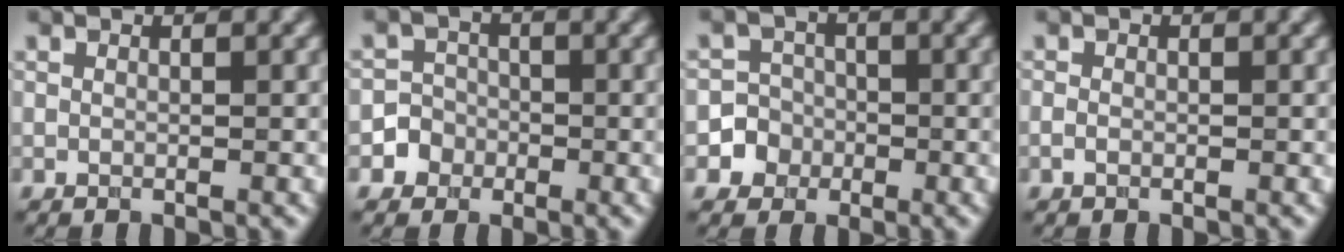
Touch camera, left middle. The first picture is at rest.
{"total": 2.1, "force": [-1.2, 1.7, -0.4], "torque": [0.023, 0.008, -0.017]}
{"total": 2.9, "force": [-1.5, 2.4, -0.4], "torque": [0.033, 0.004, -0.023]}
{"total": 0.5, "force": [-0.5, 0.0, 0.0], "torque": [-0.012, -0.001, -0.003]}